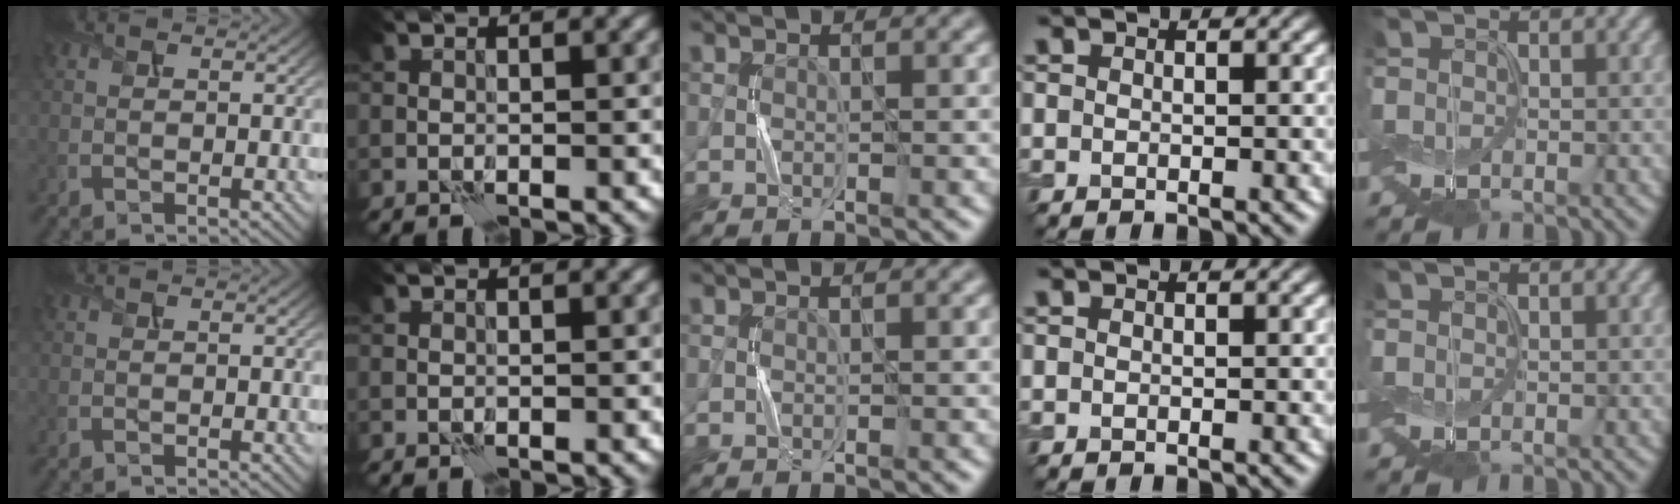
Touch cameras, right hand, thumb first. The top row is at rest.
{}